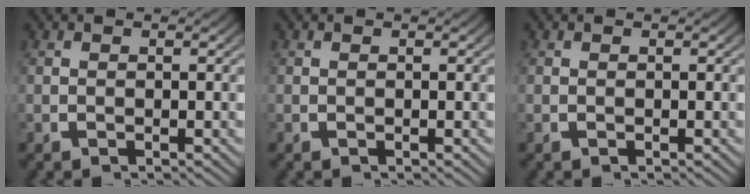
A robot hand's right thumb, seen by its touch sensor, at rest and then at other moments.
{"total": 0.0}
{"total": 0.0}